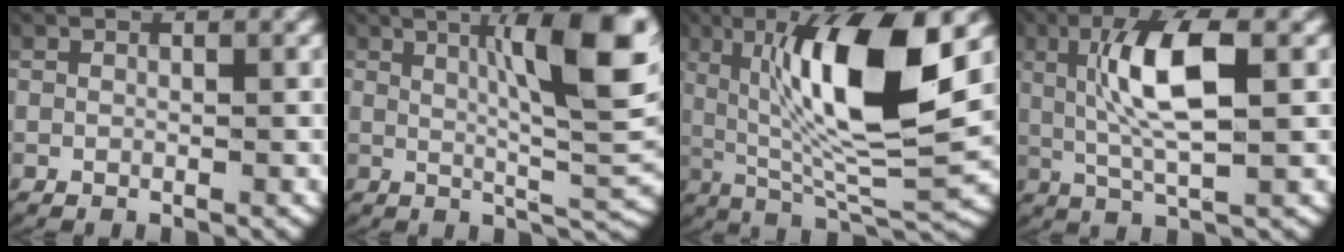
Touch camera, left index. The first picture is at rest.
{"total": 11.6, "force": [3.7, 3.6, 10.4], "torque": [-0.129, 0.009, 0.051]}
{"total": 13.1, "force": [2.7, 4.4, 12.0], "torque": [-0.221, -0.001, 0.049]}
{"total": 6.6, "force": [1.4, 1.8, 6.2], "torque": [-0.127, -0.001, 0.030]}